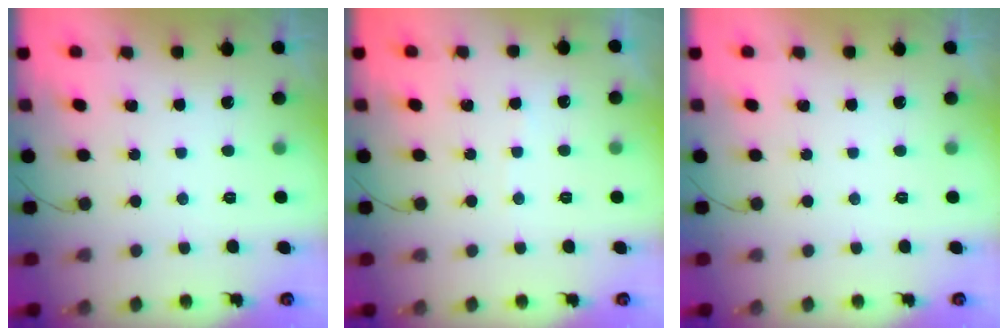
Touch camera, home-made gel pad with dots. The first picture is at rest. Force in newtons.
{"total": 3.1, "press": 3.1, "slide": 0.4}
{"total": 0.0}